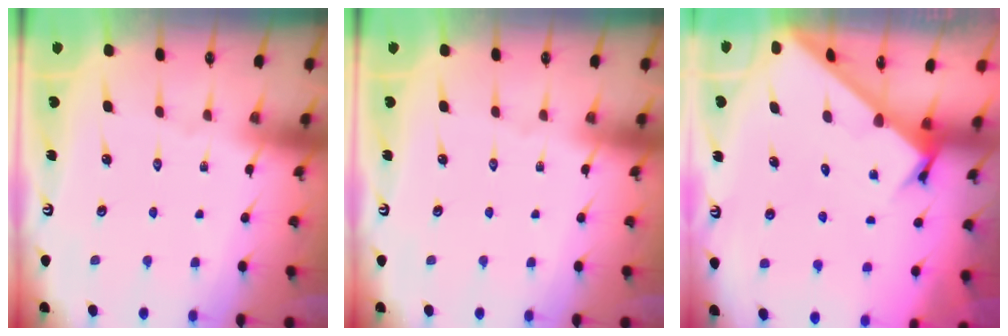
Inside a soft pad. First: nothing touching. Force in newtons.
{"total": 0.0}
{"total": 2.9, "press": 2.9, "slide": 0.2}